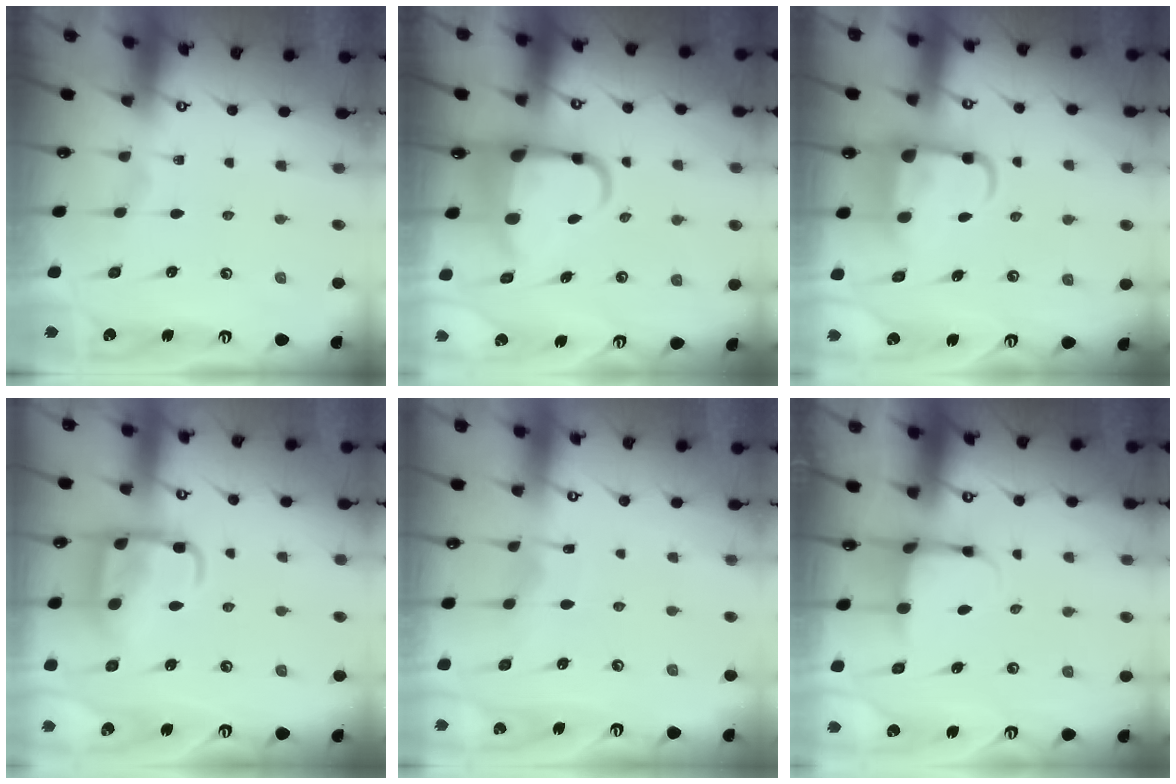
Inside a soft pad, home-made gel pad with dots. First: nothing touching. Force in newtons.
{"total": 7.9, "press": 7.7, "slide": 1.8}
{"total": 7.7, "press": 7.5, "slide": 1.3}
{"total": 12.6, "press": 12.6, "slide": 0.9}
{"total": 4.8, "press": 4.8, "slide": 0.6}
{"total": 3.8, "press": 3.6, "slide": 1.3}